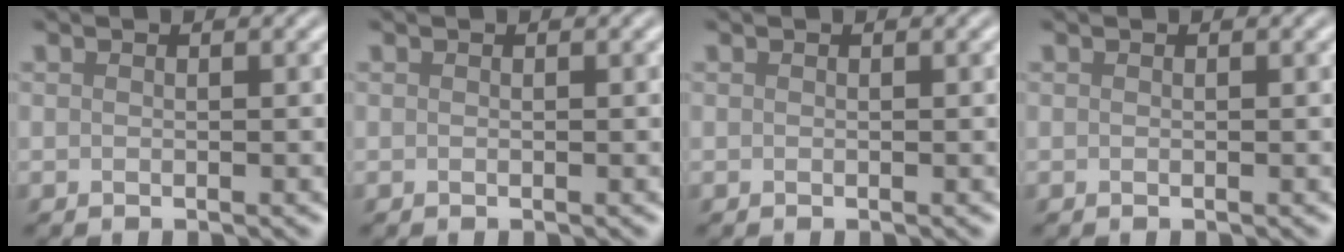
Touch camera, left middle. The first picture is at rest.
{"total": 0.0}
{"total": 0.0}
{"total": 0.0}